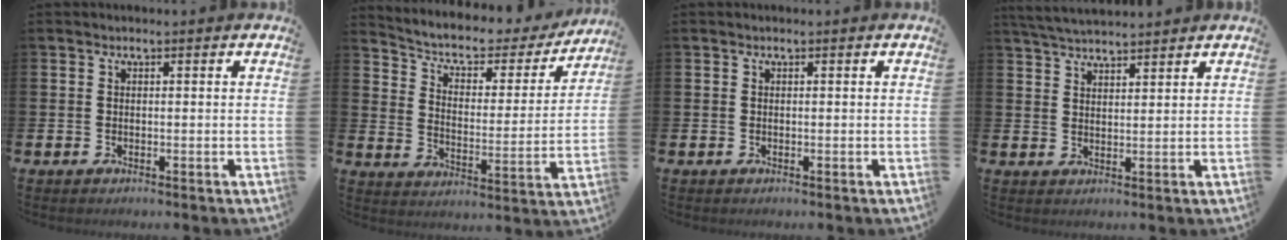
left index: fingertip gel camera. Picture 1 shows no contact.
{"total": 6.0, "force": [5.0, 2.5, 2.1], "torque": [-0.060, -0.039, 0.078]}
{"total": 0.0}
{"total": 3.8, "force": [3.7, 0.2, 0.7], "torque": [-0.020, -0.018, 0.067]}